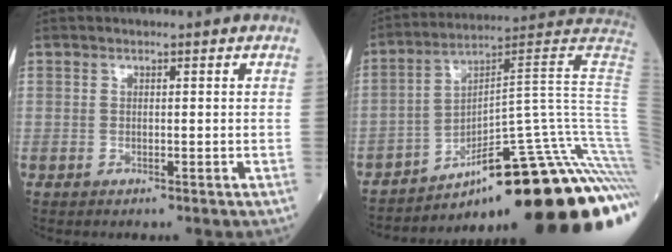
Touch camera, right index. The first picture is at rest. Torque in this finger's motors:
{"motor_torque": [1.03, -1.11, 0.90, 0.17]}